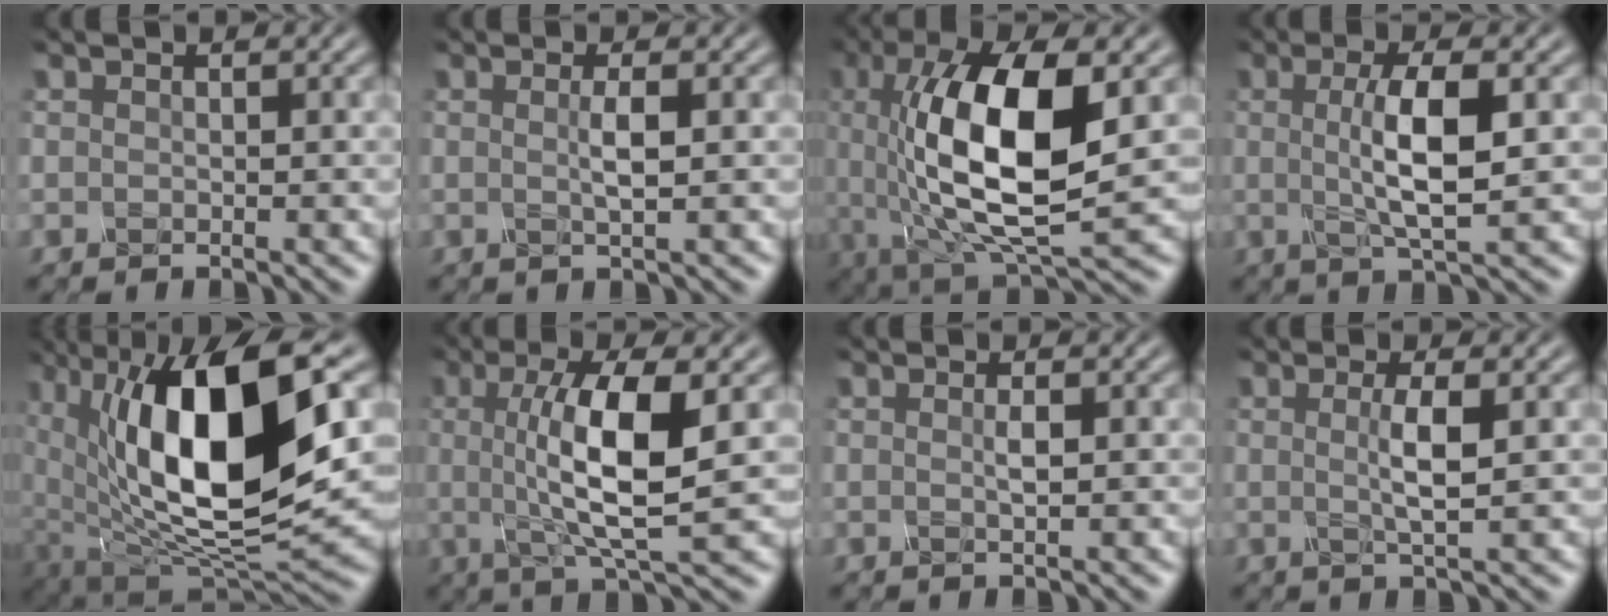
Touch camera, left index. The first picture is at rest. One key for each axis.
{"total": 1.6, "fx": 0.0, "fy": 0.3, "fz": 1.6, "tx": -0.030, "ty": 0.002, "tz": -0.005}
{"total": 12.5, "fx": 0.4, "fy": 4.8, "fz": 11.5, "tx": -0.210, "ty": 0.001, "tz": 0.008}
{"total": 5.4, "fx": 0.1, "fy": 1.2, "fz": 5.2, "tx": -0.097, "ty": 0.002, "tz": 0.004}
{"total": 15.1, "fx": 2.8, "fy": 6.5, "fz": 13.3, "tx": -0.223, "ty": -0.004, "tz": 0.046}
{"total": 8.4, "fx": 0.4, "fy": 2.3, "fz": 8.1, "tx": -0.131, "ty": -0.004, "tz": 0.007}
{"total": 0.8, "fx": 0.1, "fy": 0.1, "fz": 0.7, "tx": -0.014, "ty": 0.002, "tz": -0.002}
{"total": 2.7, "fx": 0.1, "fy": 0.5, "fz": 2.6, "tx": -0.048, "ty": -0.002, "tz": -0.001}